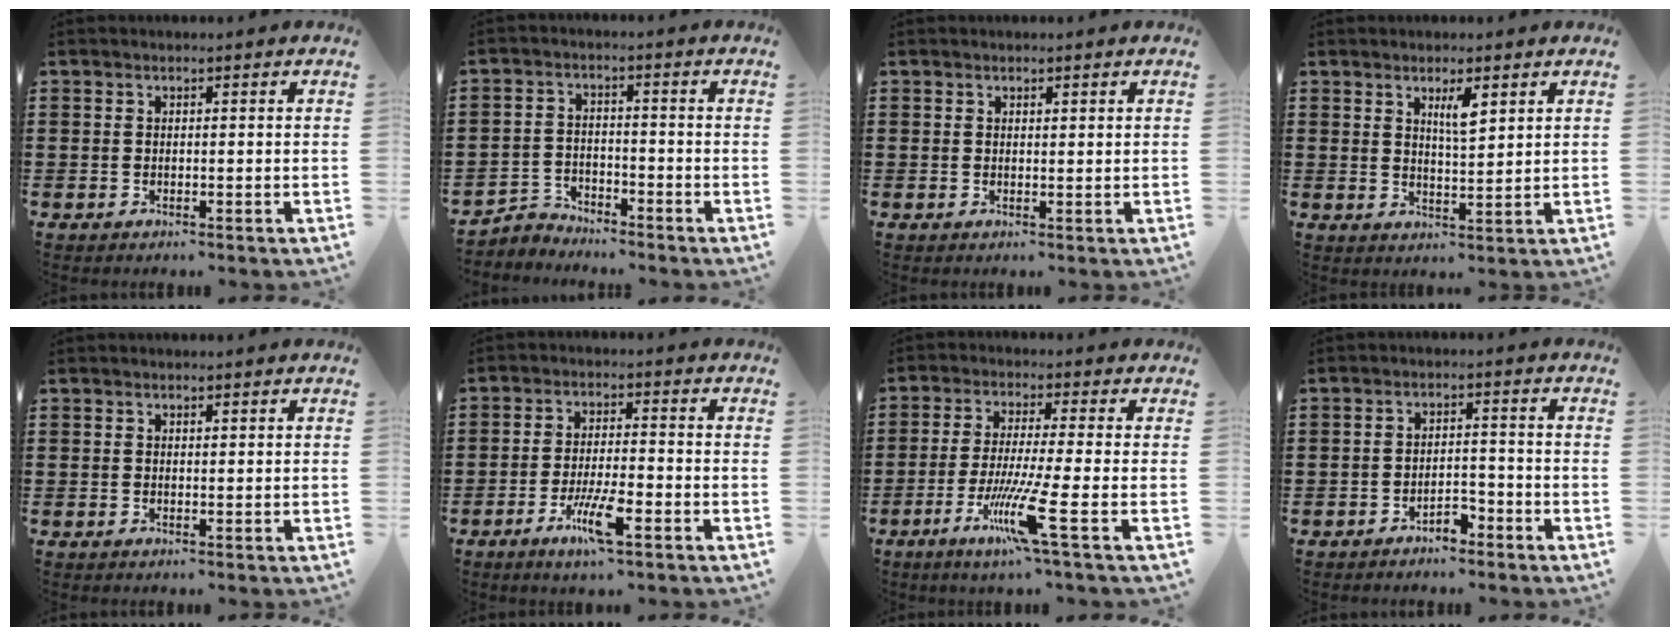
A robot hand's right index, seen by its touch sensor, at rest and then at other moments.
{"total": 3.0, "force": [-2.9, 0.8, -0.2], "torque": [-0.008, 0.001, -0.064]}
{"total": 0.7, "force": [0.5, 0.3, 0.3], "torque": [-0.006, 0.001, 0.009]}
{"total": 3.7, "force": [2.0, 0.9, 2.9], "torque": [-0.046, -0.002, 0.030]}
{"total": 0.6, "force": [0.4, 0.3, 0.2], "torque": [-0.006, 0.002, 0.008]}
{"total": 7.0, "force": [-3.4, 1.3, 5.9], "torque": [-0.121, -0.008, -0.063]}
{"total": 9.7, "force": [-3.7, -0.2, 9.0], "torque": [-0.182, -0.022, -0.070]}
{"total": 2.9, "force": [-2.4, 0.9, 1.3], "torque": [-0.027, 0.005, -0.049]}